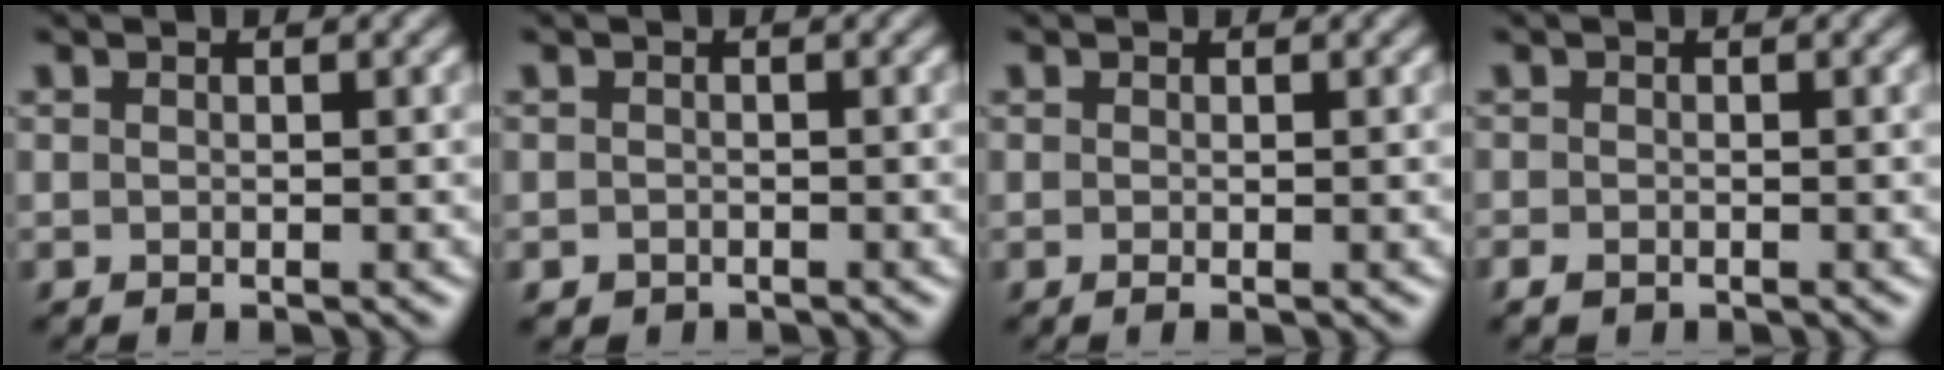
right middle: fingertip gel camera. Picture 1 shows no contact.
{"total": 0.7, "force": [-0.4, 0.5, 0.1], "torque": [0.002, -0.005, -0.007]}
{"total": 0.6, "force": [-0.2, 0.1, 0.6], "torque": [-0.011, -0.007, -0.003]}
{"total": 1.2, "force": [-0.8, 0.7, 0.5], "torque": [-0.010, -0.005, -0.016]}